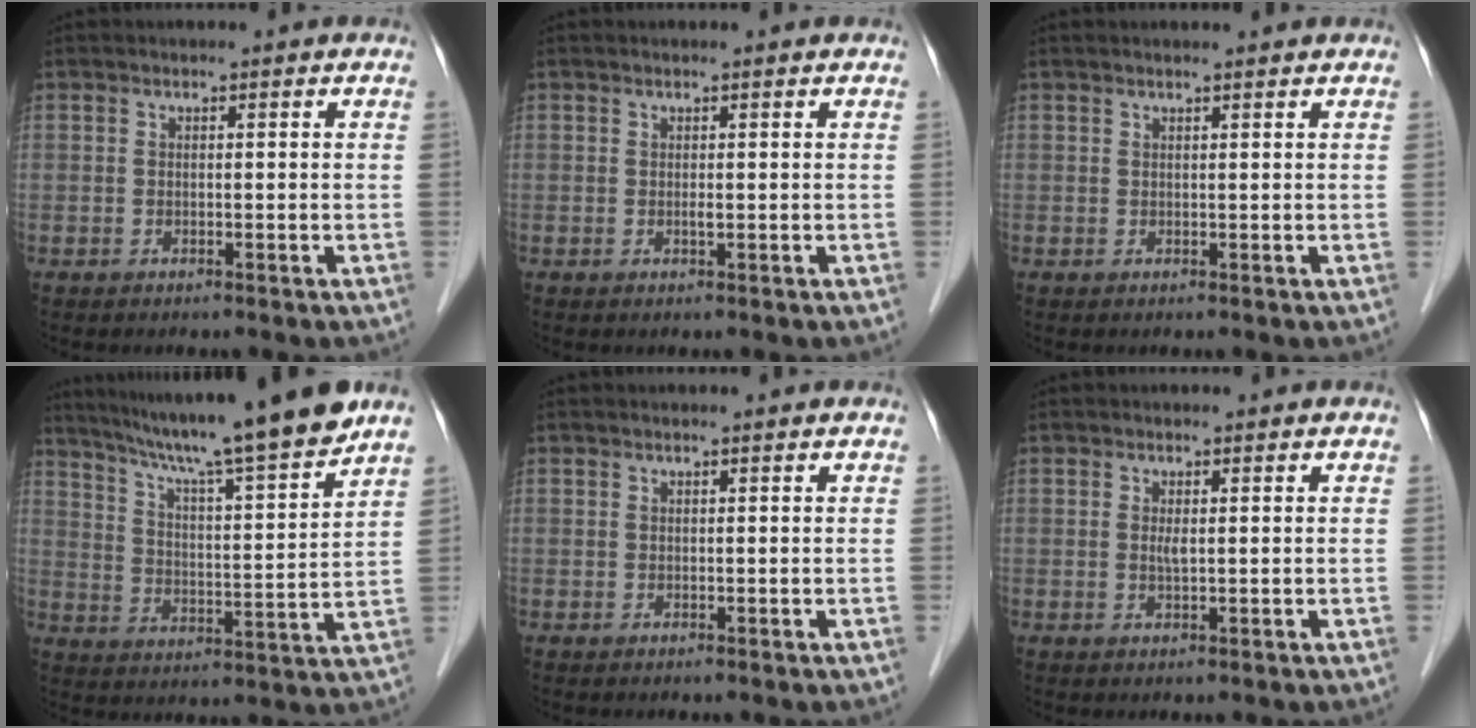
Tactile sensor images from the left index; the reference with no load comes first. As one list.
[{"total": 0.6, "force": [0.0, 0.0, 0.6], "torque": [-0.012, -0.001, -0.001]}, {"total": 1.5, "force": [1.4, -0.1, 0.5], "torque": [-0.008, 0.010, 0.020]}, {"total": 18.0, "force": [15.2, -1.0, 9.6], "torque": [-0.158, -0.007, 0.231]}, {"total": 0.0}, {"total": 1.1, "force": [0.3, 0.2, 1.1], "torque": [-0.028, -0.001, 0.003]}]